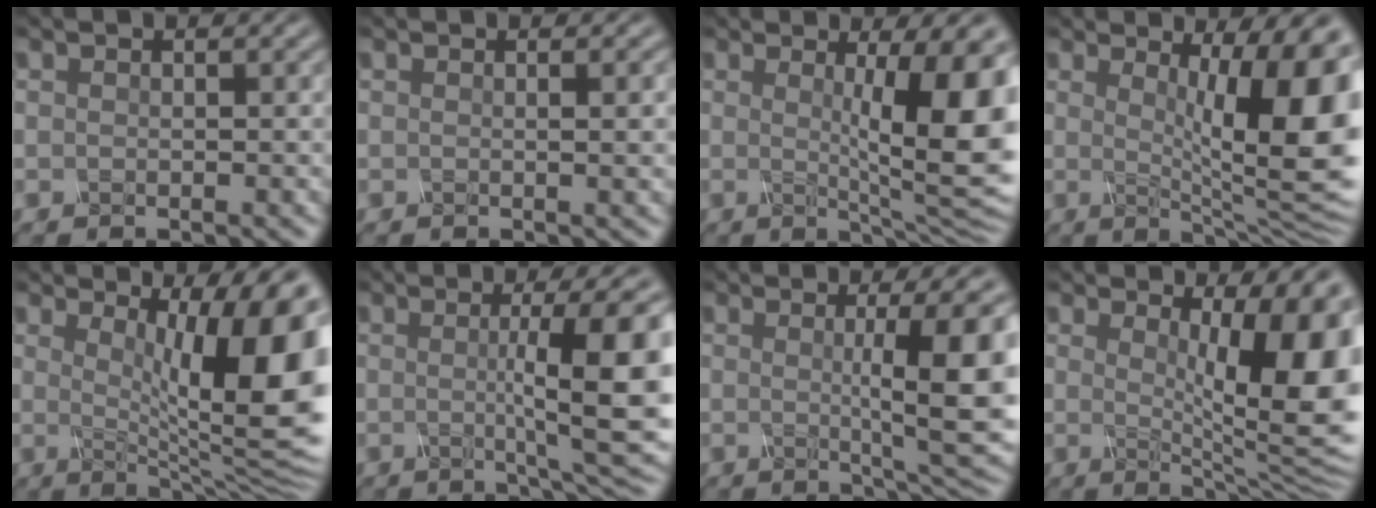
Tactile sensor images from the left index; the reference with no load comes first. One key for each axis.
{"total": 2.4, "fx": 0.2, "fy": 0.8, "fz": 2.2, "tx": -0.019, "ty": 0.003, "tz": -0.004}
{"total": 10.5, "fx": 1.2, "fy": 2.3, "fz": 10.2, "tx": -0.126, "ty": -0.007, "tz": 0.021}
{"total": 12.4, "fx": 1.7, "fy": 3.0, "fz": 11.9, "tx": -0.140, "ty": -0.012, "tz": 0.027}
{"total": 13.9, "fx": 2.0, "fy": 3.6, "fz": 13.3, "tx": -0.151, "ty": -0.008, "tz": 0.034}
{"total": 10.7, "fx": 0.4, "fy": 2.2, "fz": 10.4, "tx": -0.127, "ty": 0.001, "tz": 0.006}
{"total": 9.6, "fx": 0.6, "fy": 1.9, "fz": 9.4, "tx": -0.117, "ty": 0.000, "tz": 0.010}
{"total": 11.8, "fx": 1.8, "fy": 3.2, "fz": 11.3, "tx": -0.132, "ty": -0.016, "tz": 0.029}